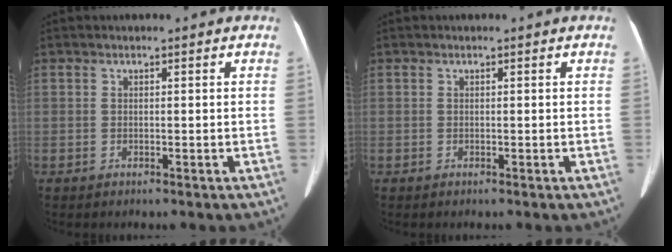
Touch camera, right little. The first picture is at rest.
{"total": 0.0}